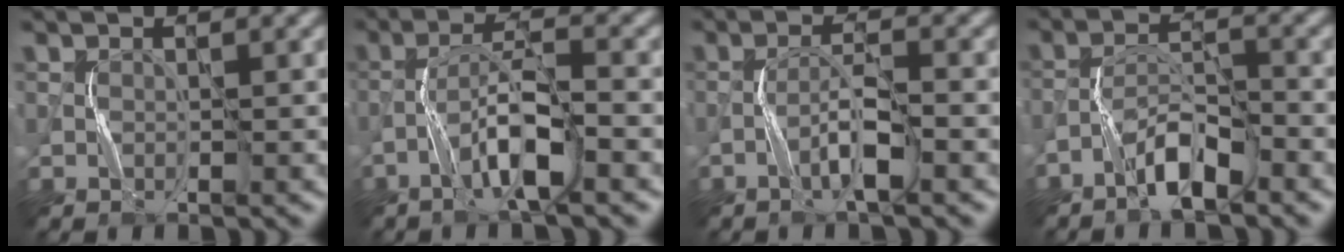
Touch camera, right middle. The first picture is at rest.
{"total": 5.0, "force": [-2.6, 0.6, 4.2], "torque": [-0.078, 0.017, -0.052]}
{"total": 3.2, "force": [-1.7, 0.3, 2.7], "torque": [-0.054, 0.013, -0.035]}
{"total": 4.0, "force": [-2.8, 1.0, 2.7], "torque": [-0.047, 0.015, -0.055]}